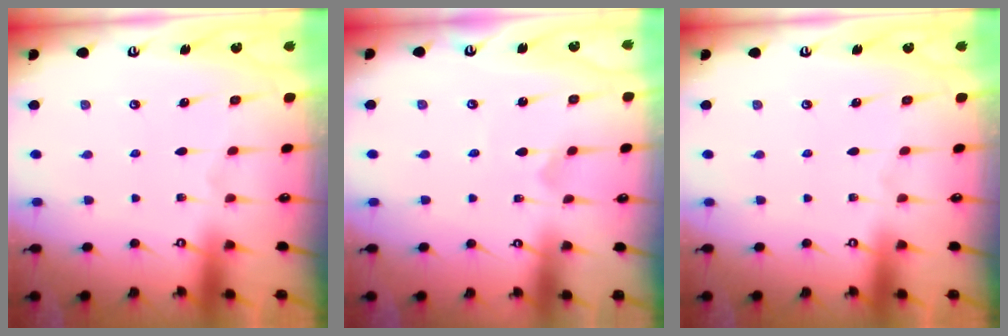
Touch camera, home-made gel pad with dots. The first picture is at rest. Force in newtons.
{"total": 0.6, "press": 0.6, "slide": 0.0}
{"total": 0.0}